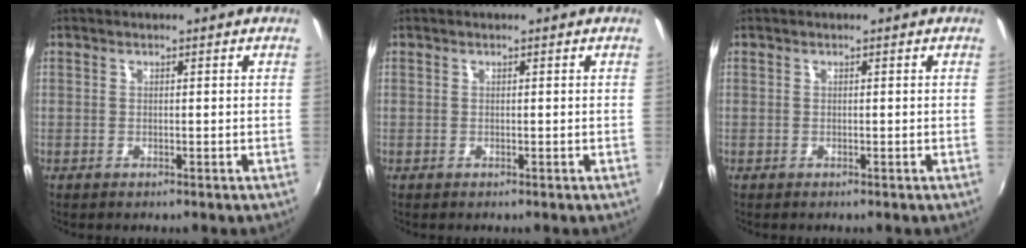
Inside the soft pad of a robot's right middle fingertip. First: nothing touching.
{"total": 0.0}
{"total": 0.0}